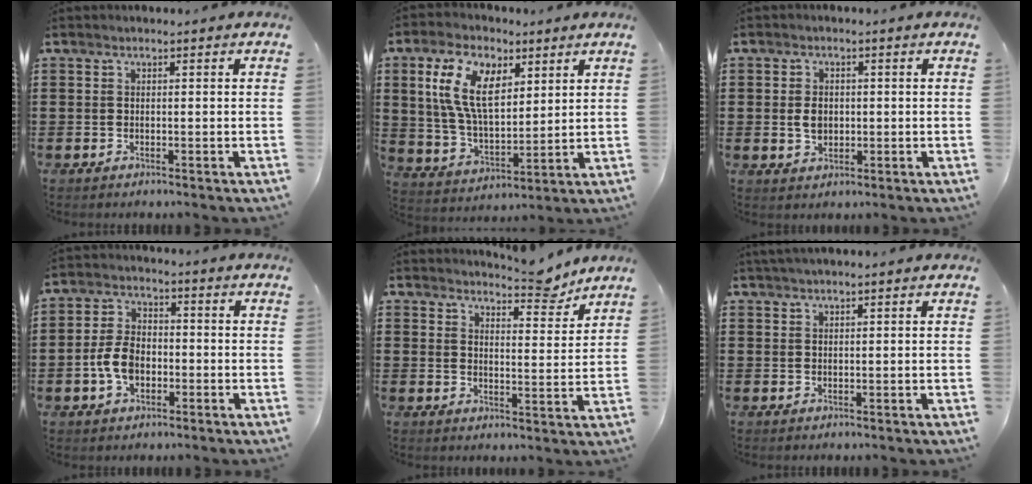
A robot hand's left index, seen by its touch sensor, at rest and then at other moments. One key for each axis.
{"total": 11.1, "fx": 5.2, "fy": 5.8, "fz": 7.9, "tx": -0.176, "ty": 0.009, "tz": 0.096}
{"total": 2.7, "fx": 0.0, "fy": 2.0, "fz": 1.8, "tx": -0.031, "ty": 0.003, "tz": -0.003}
{"total": 6.3, "fx": -1.8, "fy": 4.1, "fz": 4.4, "tx": -0.112, "ty": 0.002, "tz": -0.041}
{"total": 6.2, "fx": 5.8, "fy": 0.9, "fz": 1.7, "tx": -0.019, "ty": -0.035, "tz": 0.100}
{"total": 1.2, "fx": 1.1, "fy": -0.1, "fz": 0.6, "tx": -0.012, "ty": 0.000, "tz": 0.020}